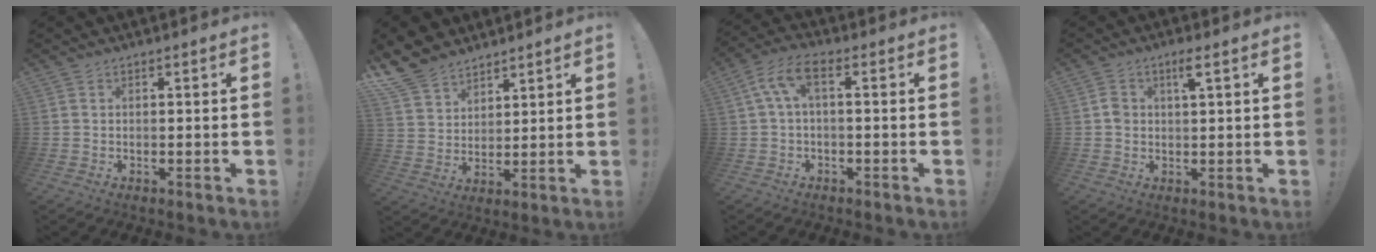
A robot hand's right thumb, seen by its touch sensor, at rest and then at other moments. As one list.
[{"total": 10.2, "force": [8.2, 5.5, 2.7], "torque": [-0.055, -0.057, 0.163]}, {"total": 6.5, "force": [1.1, 2.3, 6.0], "torque": [-0.126, -0.007, 0.020]}, {"total": 3.8, "force": [1.2, 1.7, 3.2], "torque": [-0.059, 0.005, 0.019]}]